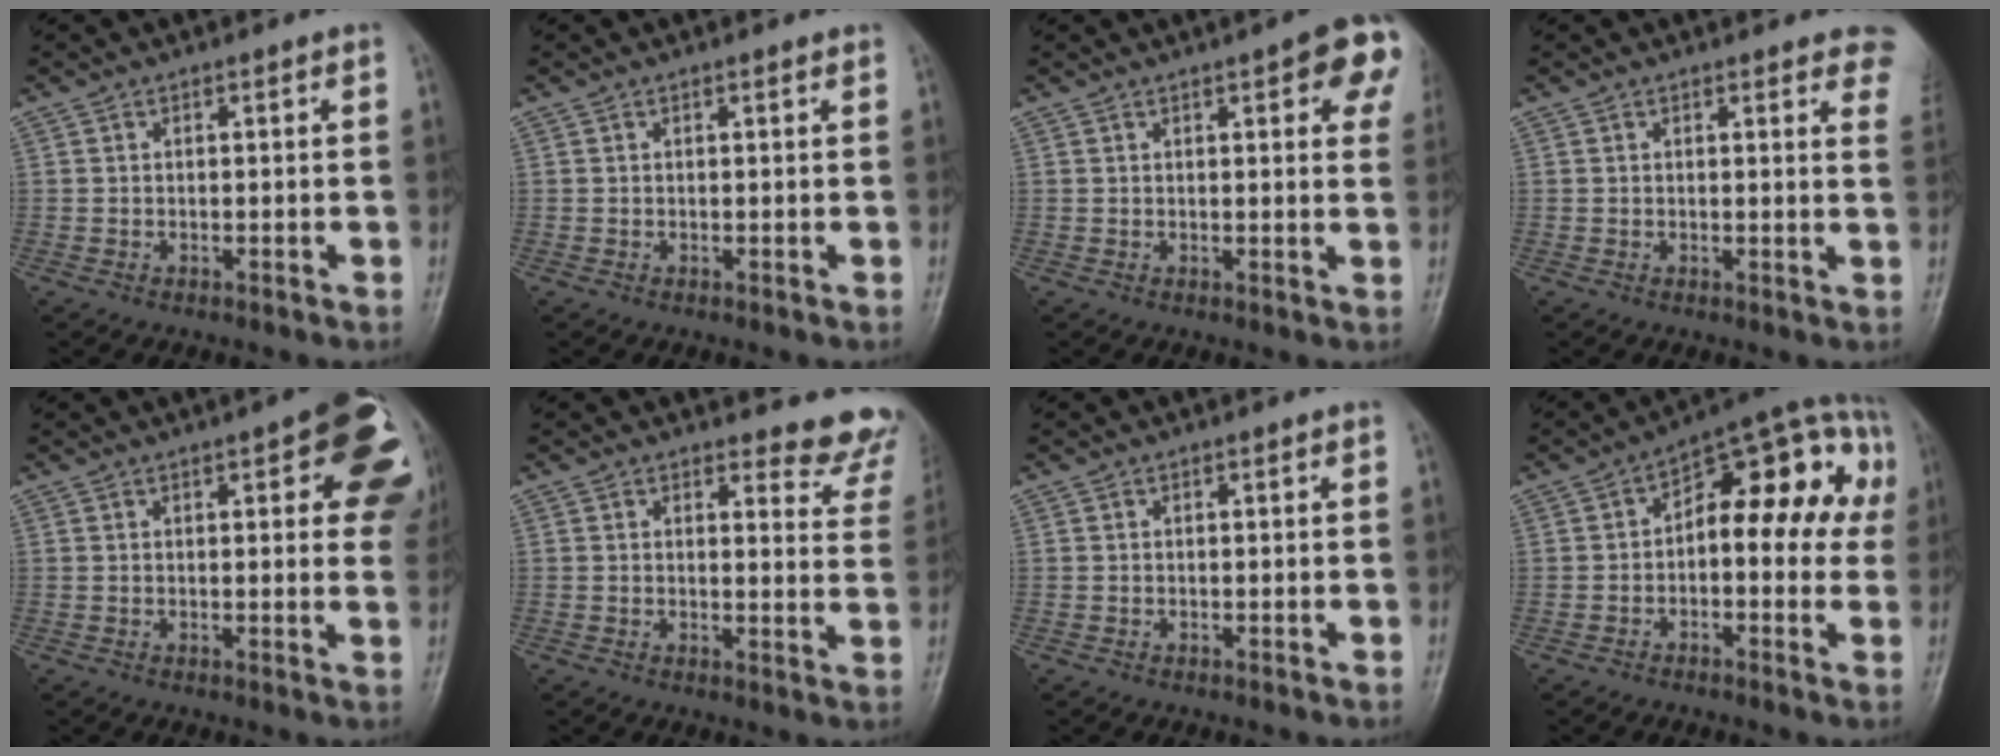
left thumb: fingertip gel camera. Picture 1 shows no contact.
{"total": 0.6, "force": [0.5, 0.0, 0.3], "torque": [-0.007, 0.001, 0.005]}
{"total": 9.7, "force": [4.2, 2.8, 8.2], "torque": [-0.070, -0.007, 0.042]}
{"total": 7.3, "force": [5.8, 2.3, 3.9], "torque": [-0.015, -0.020, 0.048]}
{"total": 15.4, "force": [5.3, 5.4, 13.5], "torque": [-0.132, -0.012, 0.050]}
{"total": 9.7, "force": [9.3, 2.7, 0.3], "torque": [0.044, -0.086, 0.072]}
{"total": 0.0}
{"total": 17.4, "force": [1.5, 9.0, 14.9], "torque": [-0.152, 0.053, 0.012]}